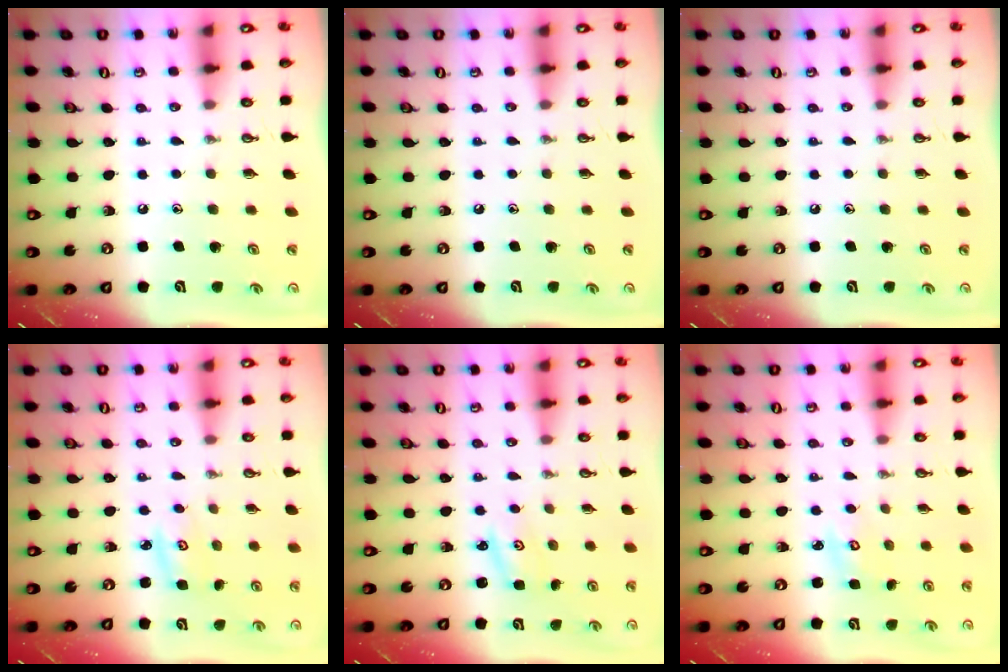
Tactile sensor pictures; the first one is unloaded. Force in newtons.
{"total": 0.0}
{"total": 0.0}
{"total": 2.8, "press": 2.8, "slide": 0.2}
{"total": 2.0, "press": 2.0, "slide": 0.2}
{"total": 2.7, "press": 2.7, "slide": 0.3}